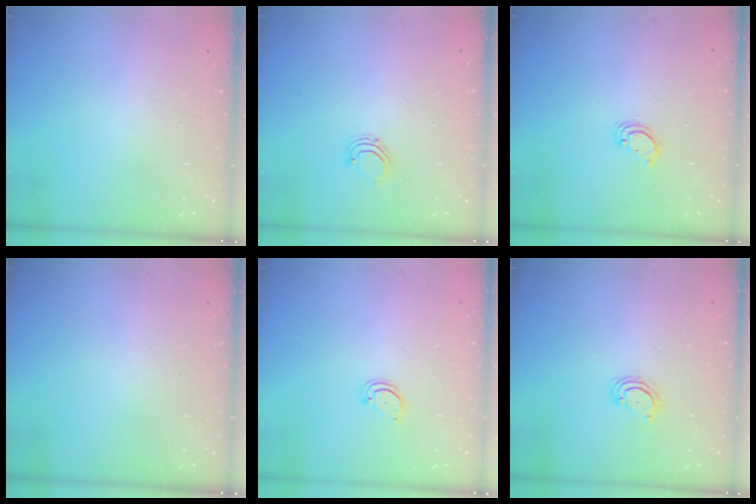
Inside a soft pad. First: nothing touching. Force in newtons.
{"total": 3.4, "press": 3.3, "slide": 0.8}
{"total": 3.3, "press": 3.3, "slide": 0.2}
{"total": 0.0}
{"total": 1.5, "press": 1.5, "slide": 0.2}
{"total": 2.9, "press": 2.9, "slide": 0.3}